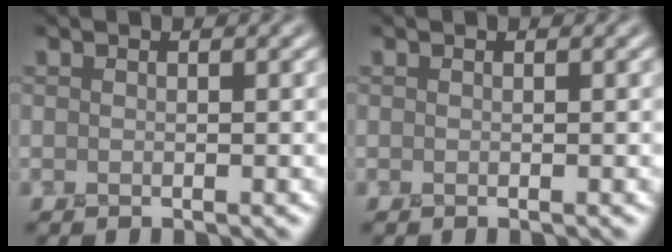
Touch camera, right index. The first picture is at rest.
{"total": 0.0}